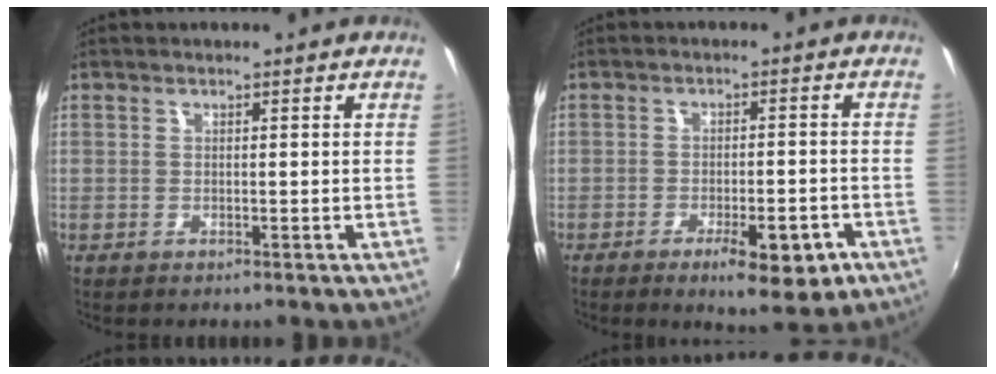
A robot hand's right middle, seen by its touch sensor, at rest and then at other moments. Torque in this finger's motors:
{"motor_torque": [0.18, -1.19, -0.05, -0.03]}